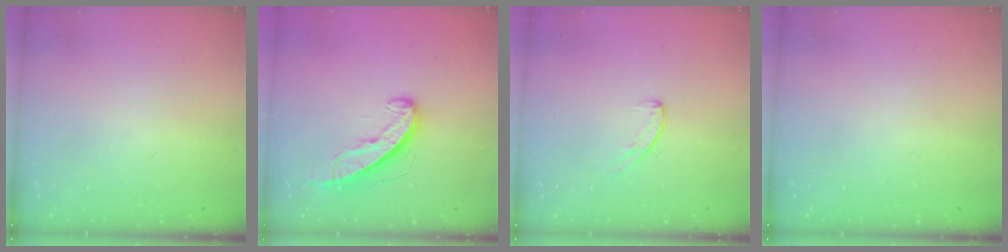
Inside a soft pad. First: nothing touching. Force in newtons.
{"total": 9.9, "press": 9.8, "slide": 0.5}
{"total": 6.6, "press": 6.5, "slide": 0.7}
{"total": 0.0}